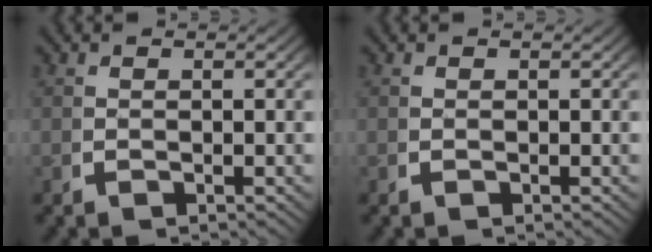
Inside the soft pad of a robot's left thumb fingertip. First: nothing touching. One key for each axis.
{"total": 0.0}